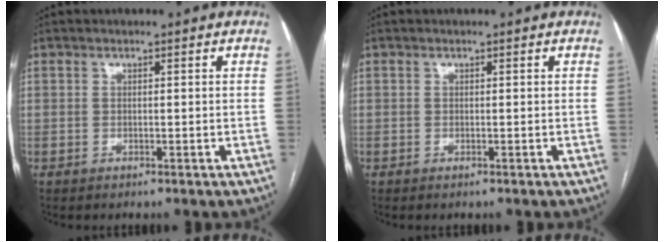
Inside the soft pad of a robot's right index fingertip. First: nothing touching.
{"total": 0.0}